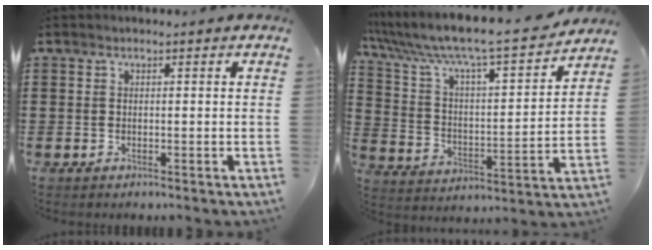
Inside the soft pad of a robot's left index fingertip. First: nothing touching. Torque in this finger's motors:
{"motor_torque": [2.14, 0.00, 1.05, 0.21]}